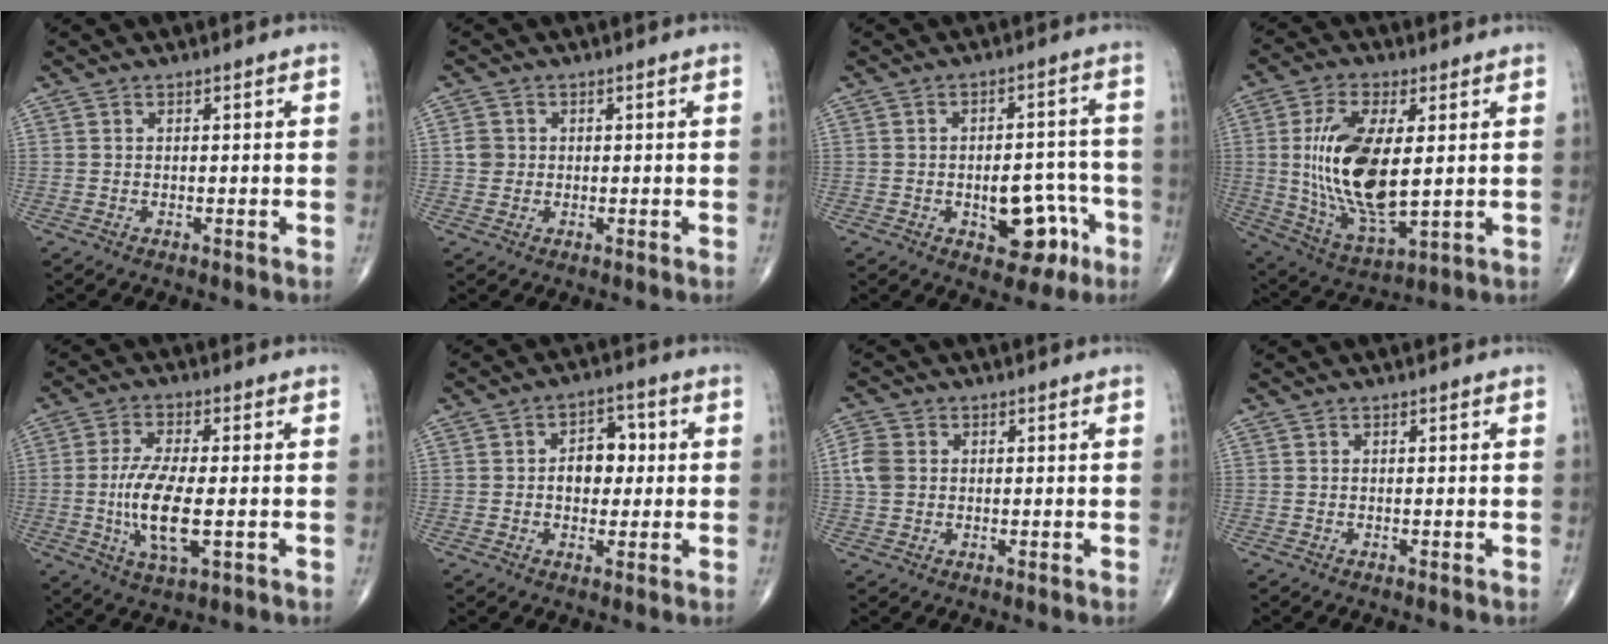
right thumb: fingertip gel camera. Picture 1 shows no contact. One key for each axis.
{"total": 2.4, "fx": 0.2, "fy": 2.3, "fz": 0.8, "tx": 0.000, "ty": 0.004, "tz": 0.004}
{"total": 10.4, "fx": -3.9, "fy": 5.9, "fz": 7.6, "tx": -0.067, "ty": 0.038, "tz": -0.043}
{"total": 18.2, "fx": 1.7, "fy": 8.0, "fz": 16.2, "tx": -0.314, "ty": -0.019, "tz": 0.043}
{"total": 10.6, "fx": -1.5, "fy": 3.5, "fz": 9.9, "tx": -0.202, "ty": -0.007, "tz": -0.027}
{"total": 6.8, "fx": 0.3, "fy": 4.8, "fz": 4.8, "tx": -0.039, "ty": 0.014, "tz": 0.000}
{"total": 4.6, "fx": 0.5, "fy": 3.7, "fz": 2.6, "tx": -0.059, "ty": 0.006, "tz": 0.005}
{"total": 0.0}